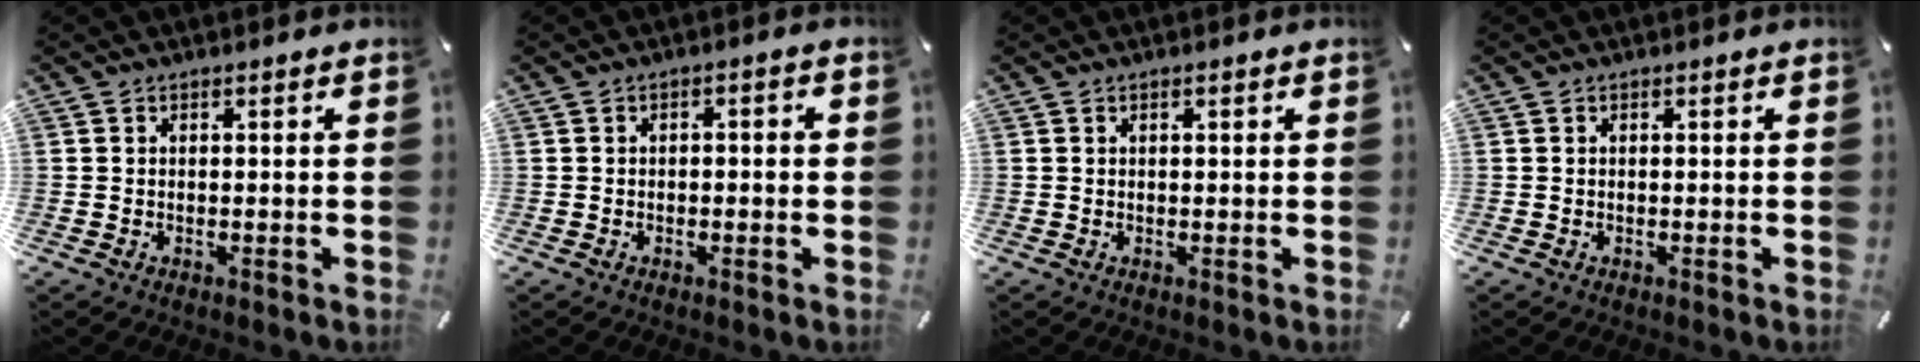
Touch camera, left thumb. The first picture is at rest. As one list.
[{"total": 1.8, "force": [-1.1, 0.9, 1.2], "torque": [-0.020, 0.007, -0.023]}, {"total": 0.8, "force": [0.2, 0.3, 0.7], "torque": [-0.014, 0.002, 0.002]}, {"total": 0.0}]